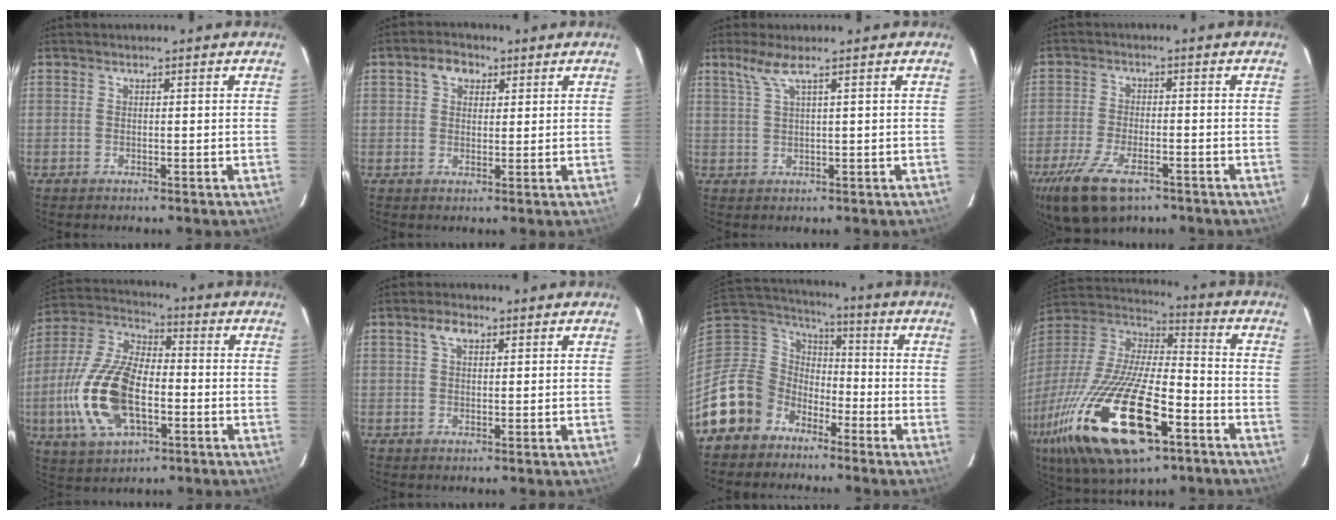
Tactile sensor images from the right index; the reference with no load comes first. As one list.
[{"total": 4.1, "force": [1.7, 3.2, 2.0], "torque": [-0.028, 0.017, 0.029]}, {"total": 3.0, "force": [1.7, -0.6, 2.4], "torque": [-0.050, -0.002, 0.040]}, {"total": 13.3, "force": [-8.5, 5.9, 8.4], "torque": [-0.199, -0.035, -0.150]}, {"total": 18.3, "force": [-4.7, 9.2, 15.1], "torque": [-0.333, -0.004, -0.086]}, {"total": 2.9, "force": [1.3, 1.7, 2.0], "torque": [-0.037, 0.010, 0.024]}, {"total": 13.6, "force": [-8.4, 10.5, 2.5], "torque": [-0.083, 0.027, -0.156]}, {"total": 32.6, "force": [-15.3, 12.4, 26.0], "torque": [-0.523, -0.066, -0.268]}]